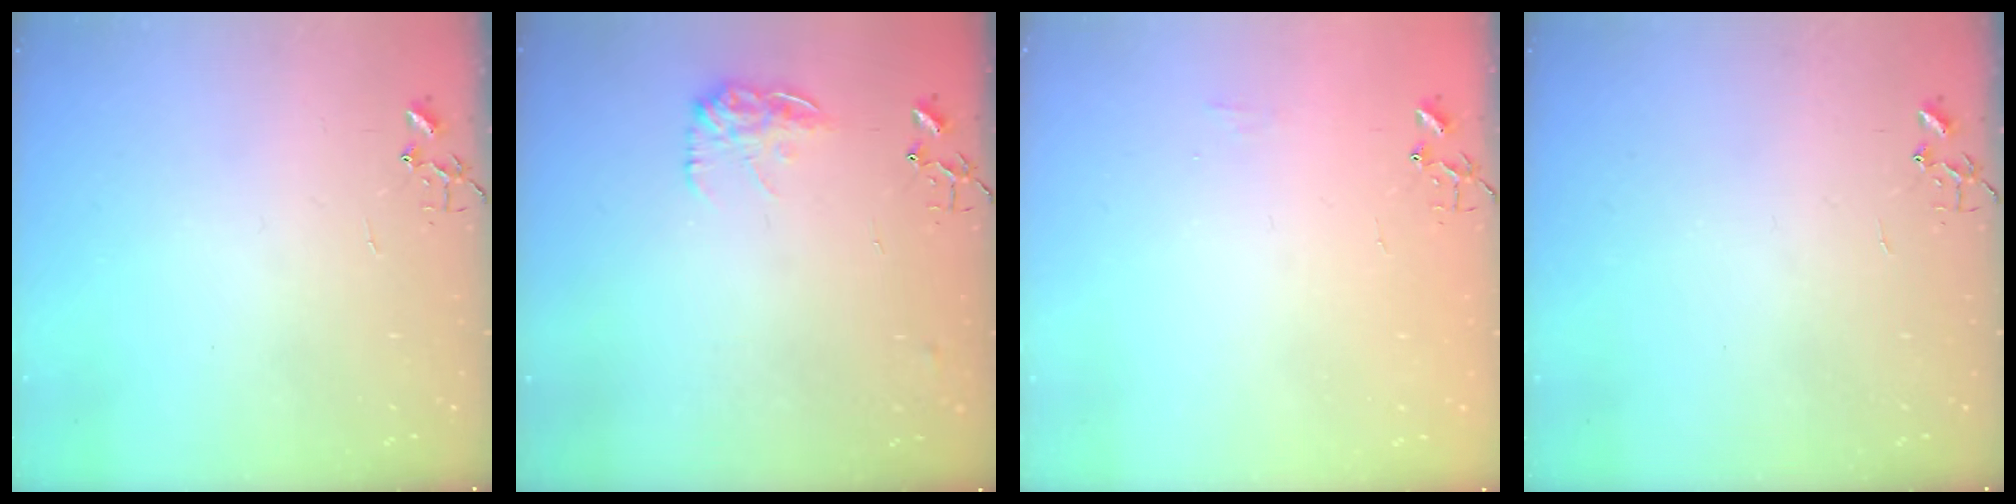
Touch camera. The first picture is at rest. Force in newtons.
{"total": 10.8, "press": 10.7, "slide": 0.6}
{"total": 5.1, "press": 5.1, "slide": 0.7}
{"total": 0.0}